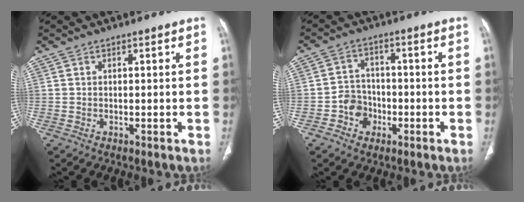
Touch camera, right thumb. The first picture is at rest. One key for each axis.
{"total": 5.7, "fx": -2.2, "fy": 5.0, "fz": 1.8, "tx": -0.003, "ty": 0.021, "tz": -0.041}